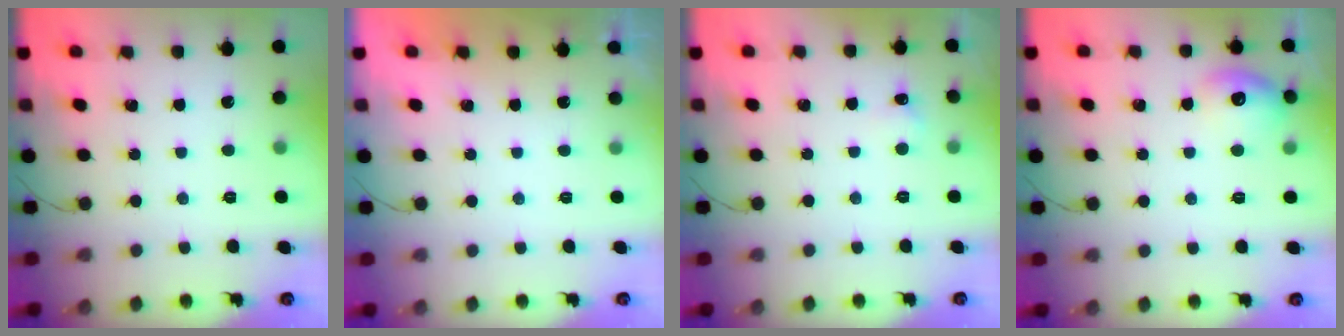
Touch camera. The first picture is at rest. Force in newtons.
{"total": 0.6, "press": 0.2, "slide": 0.5}
{"total": 3.7, "press": 3.6, "slide": 0.8}
{"total": 10.3, "press": 10.2, "slide": 1.3}